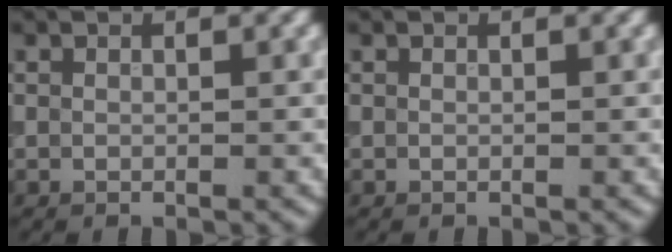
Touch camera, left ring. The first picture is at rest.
{"total": 0.0}